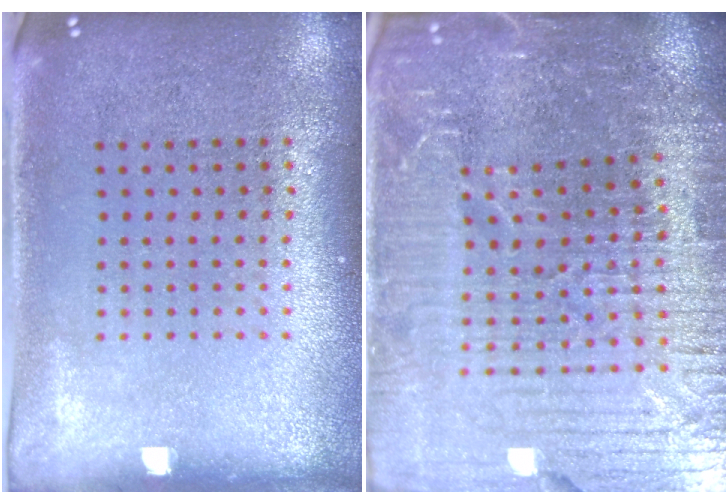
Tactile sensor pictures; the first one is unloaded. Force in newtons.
{"total": 5.9, "press": 5.3, "slide": 2.6}